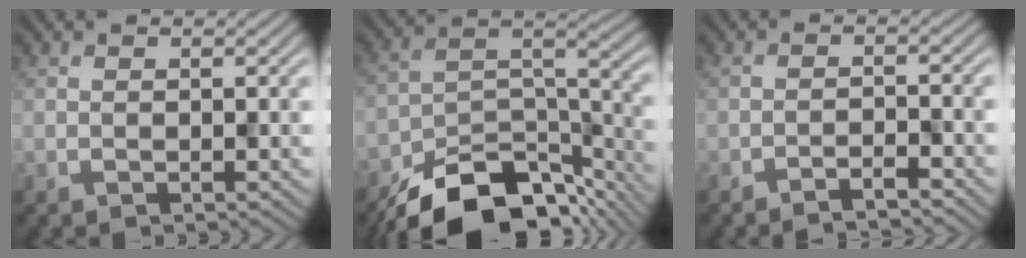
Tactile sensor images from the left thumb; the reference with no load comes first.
{"total": 15.0, "force": [-11.7, 6.2, 6.9], "torque": [-0.142, -0.018, -0.180]}
{"total": 2.5, "force": [-2.2, 0.1, 1.1], "torque": [-0.017, 0.005, -0.043]}